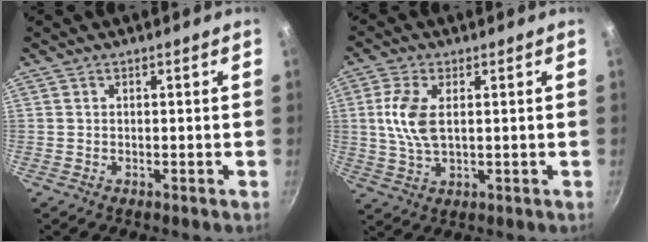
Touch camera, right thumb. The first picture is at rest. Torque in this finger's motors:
{"motor_torque": [-0.70, 1.04, 0.68, -0.08, 0.09]}